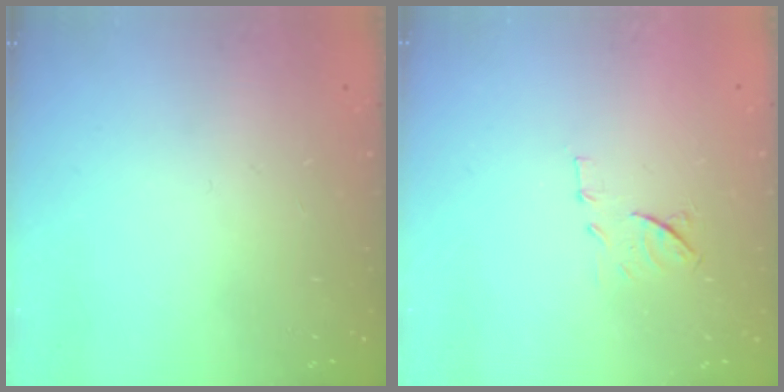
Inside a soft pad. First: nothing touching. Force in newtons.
{"total": 8.6, "press": 8.5, "slide": 1.1}